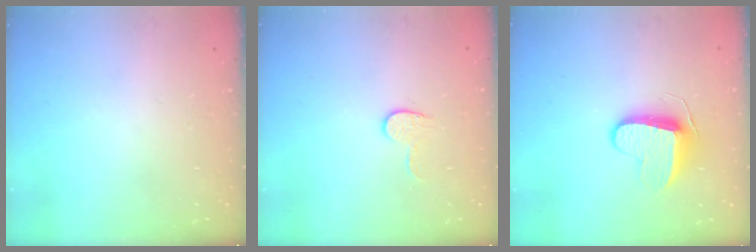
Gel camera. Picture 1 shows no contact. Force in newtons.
{"total": 5.4, "press": 5.4, "slide": 0.5}
{"total": 9.0, "press": 9.0, "slide": 0.4}